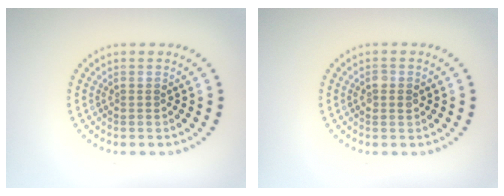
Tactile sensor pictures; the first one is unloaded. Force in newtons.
{"total": 1.2, "press": 1.2, "slide": 0.1}